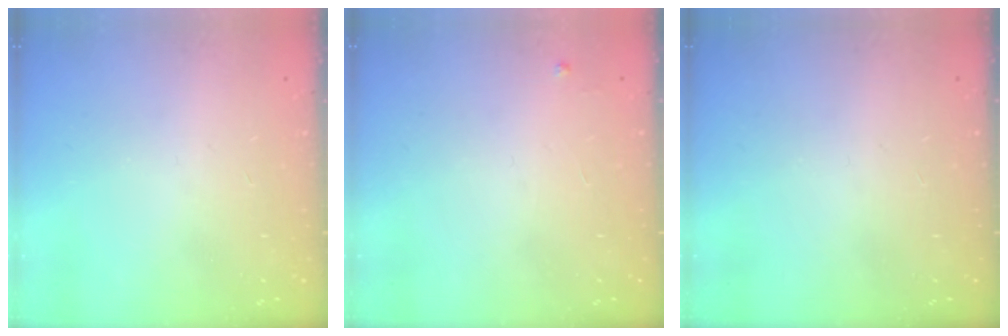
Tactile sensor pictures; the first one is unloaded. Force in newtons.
{"total": 2.4, "press": 2.4, "slide": 0.4}
{"total": 0.0}